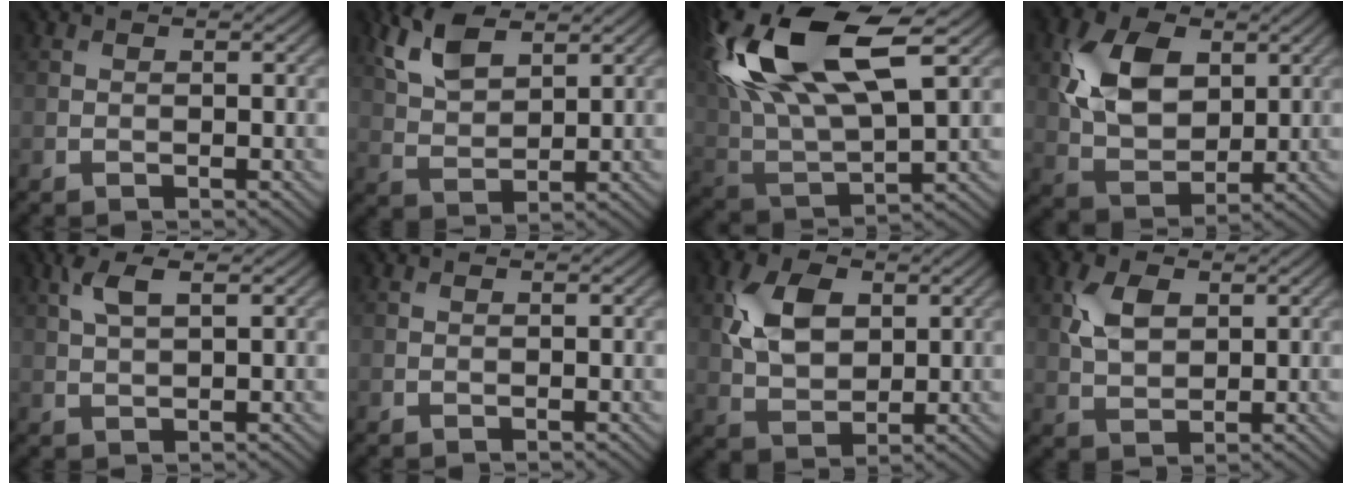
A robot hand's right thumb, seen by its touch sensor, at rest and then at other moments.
{"total": 6.9, "force": [3.9, 3.3, 4.7], "torque": [-0.114, 0.007, 0.081]}
{"total": 18.9, "force": [8.4, 8.2, 14.8], "torque": [-0.328, 0.023, 0.155]}
{"total": 10.3, "force": [2.8, 6.7, 7.3], "torque": [-0.177, 0.009, 0.052]}
{"total": 3.7, "force": [1.8, 1.1, 3.0], "torque": [-0.075, 0.006, 0.038]}
{"total": 0.0}
{"total": 7.9, "force": [2.2, 5.1, 5.6], "torque": [-0.130, 0.008, 0.041]}
{"total": 5.1, "force": [1.7, 3.2, 3.6], "torque": [-0.085, 0.004, 0.032]}